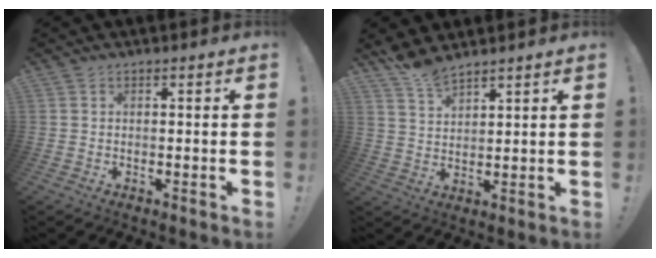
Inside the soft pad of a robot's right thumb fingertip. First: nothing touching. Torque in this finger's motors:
{"motor_torque": [0.29, 0.65, -0.11, -0.02, 0.00]}